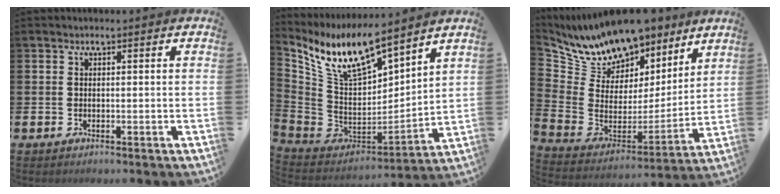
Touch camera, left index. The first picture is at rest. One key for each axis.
{"total": 11.9, "fx": 9.9, "fy": 3.5, "fz": 5.7, "tx": -0.159, "ty": -0.048, "tz": 0.179}
{"total": 11.6, "fx": 10.9, "fy": 3.7, "fz": 1.5, "tx": -0.105, "ty": -0.074, "tz": 0.200}